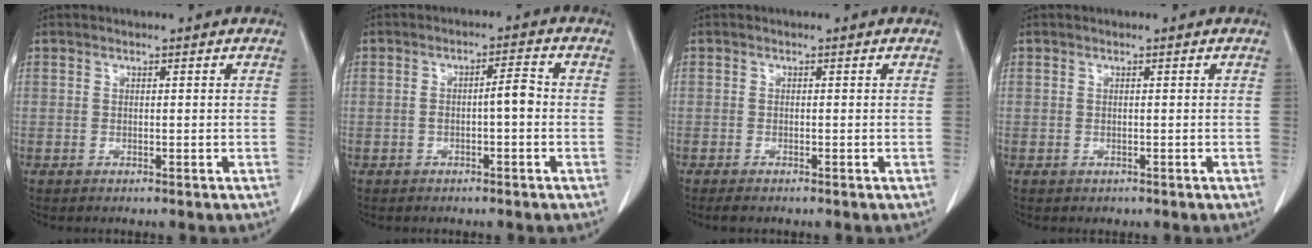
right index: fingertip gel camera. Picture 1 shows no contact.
{"total": 3.3, "force": [-0.5, 0.6, 3.3], "torque": [-0.052, 0.013, -0.006]}
{"total": 1.4, "force": [-1.1, 0.4, 0.7], "torque": [-0.015, -0.004, -0.015]}
{"total": 0.6, "force": [-0.2, 0.5, 0.0], "torque": [-0.007, 0.003, -0.002]}